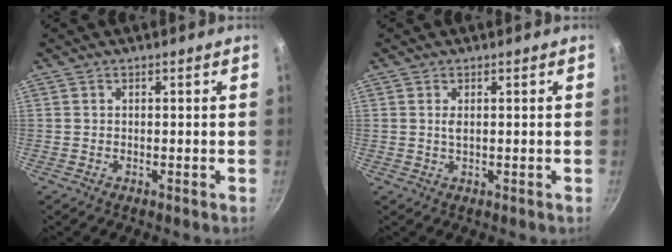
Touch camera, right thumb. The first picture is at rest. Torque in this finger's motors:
{"motor_torque": [0.01, -0.03, 0.80, 0.22, 0.16]}